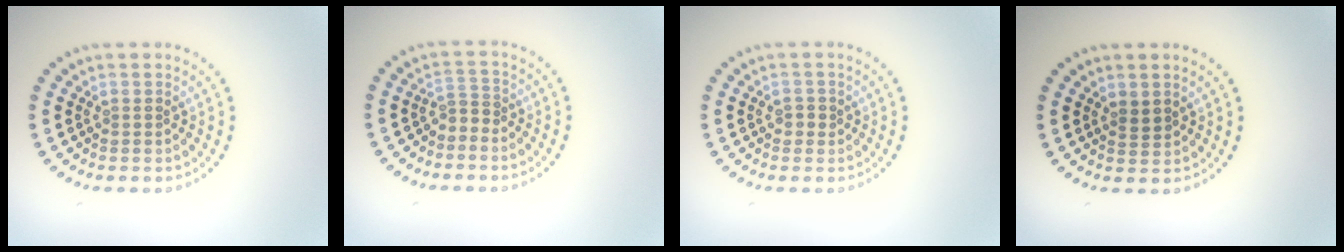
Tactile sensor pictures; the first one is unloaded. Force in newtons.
{"total": 1.4, "press": 1.0, "slide": 1.0}
{"total": 1.0, "press": 1.0, "slide": 0.1}
{"total": 1.3, "press": 1.1, "slide": 0.6}